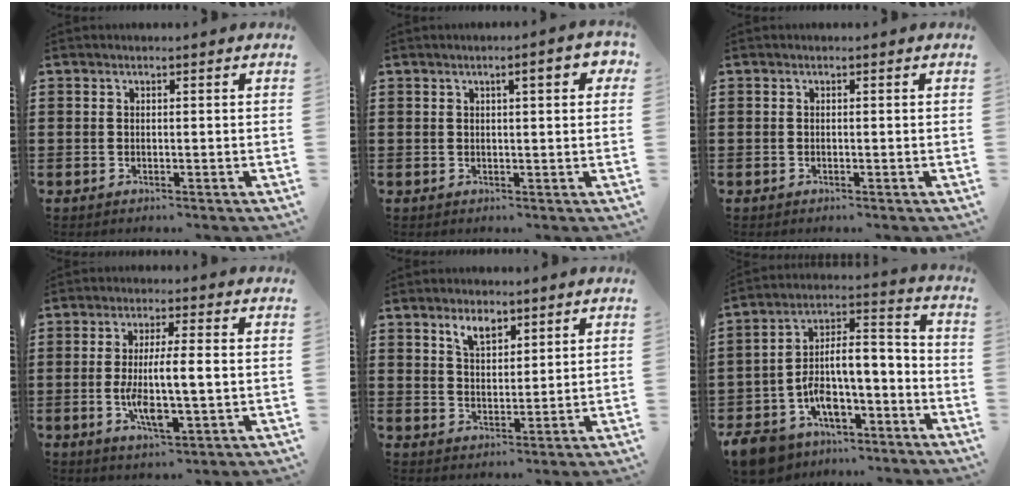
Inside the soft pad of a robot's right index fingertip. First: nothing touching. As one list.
[{"total": 3.5, "force": [1.2, 0.7, 3.2], "torque": [-0.048, -0.001, 0.013]}, {"total": 0.0}, {"total": 7.9, "force": [-0.4, 2.0, 7.6], "torque": [-0.147, -0.007, -0.009]}, {"total": 4.3, "force": [3.0, 2.0, 2.3], "torque": [-0.045, 0.004, 0.052]}, {"total": 9.0, "force": [-5.3, 4.5, 5.7], "torque": [-0.122, 0.008, -0.102]}]